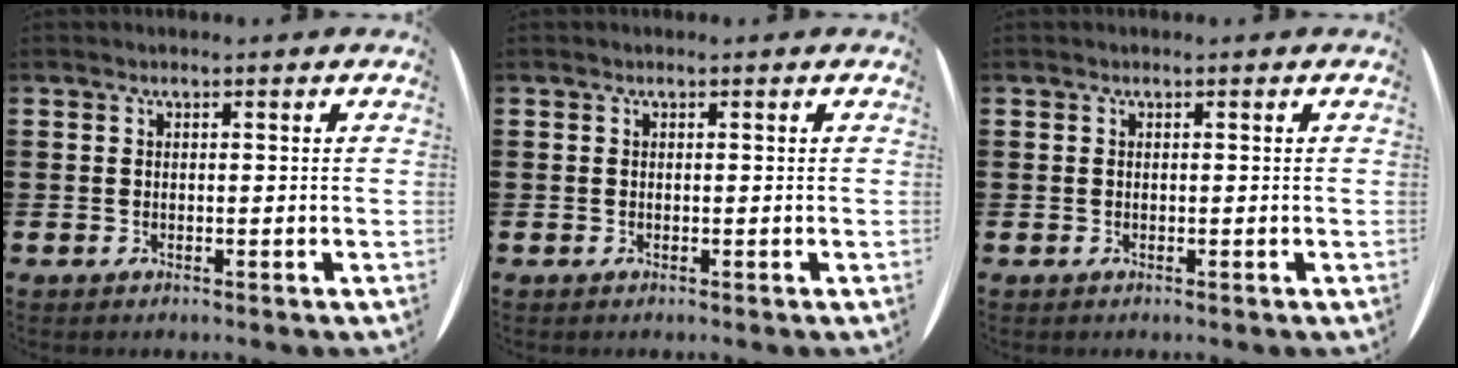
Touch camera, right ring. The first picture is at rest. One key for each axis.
{"total": 0.0}
{"total": 0.0}